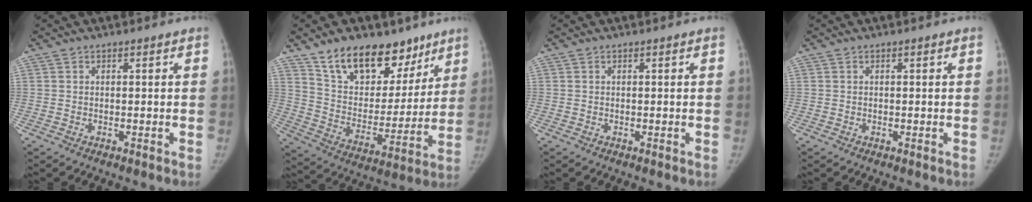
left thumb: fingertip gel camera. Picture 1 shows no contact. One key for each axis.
{"total": 20.4, "fx": 13.8, "fy": 11.4, "fz": 9.7, "tx": -0.098, "ty": -0.069, "tz": 0.232}
{"total": 0.0}
{"total": 0.0}